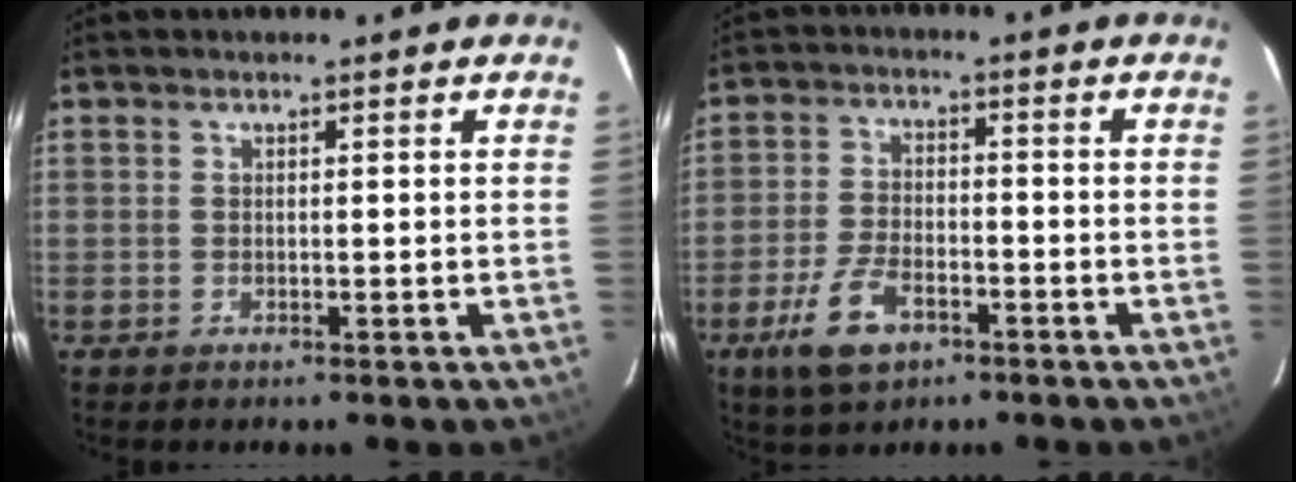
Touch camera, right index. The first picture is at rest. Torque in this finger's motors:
{"motor_torque": [0.62, -0.49, 0.49, 0.13]}